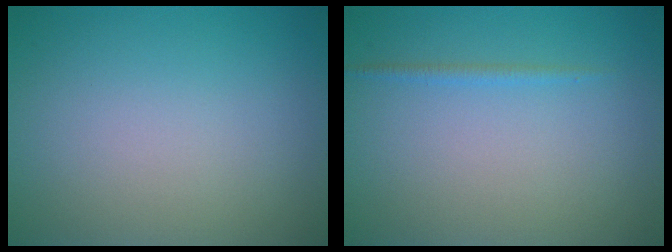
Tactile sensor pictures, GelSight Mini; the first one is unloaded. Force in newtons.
{"total": 0.8, "press": 0.8, "slide": 0.1}